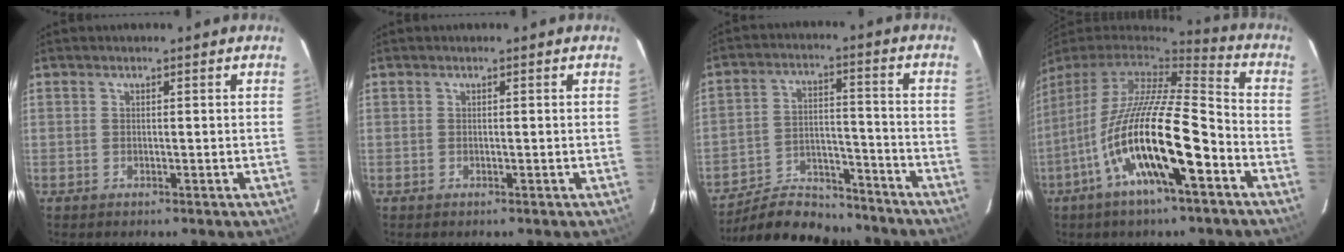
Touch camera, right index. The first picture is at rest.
{"total": 0.0}
{"total": 15.7, "force": [-14.2, 5.1, 4.6], "torque": [-0.106, 0.014, -0.216]}
{"total": 20.3, "force": [-8.4, 4.0, 18.0], "torque": [-0.320, -0.037, -0.156]}